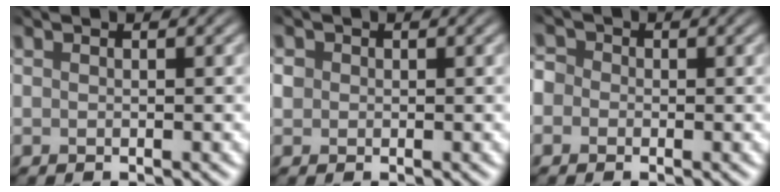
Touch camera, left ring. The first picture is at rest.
{"total": 2.0, "force": [-1.2, -0.5, -1.6], "torque": [0.001, -0.011, -0.003]}
{"total": 3.1, "force": [-2.3, -0.1, -2.1], "torque": [0.017, -0.016, -0.030]}